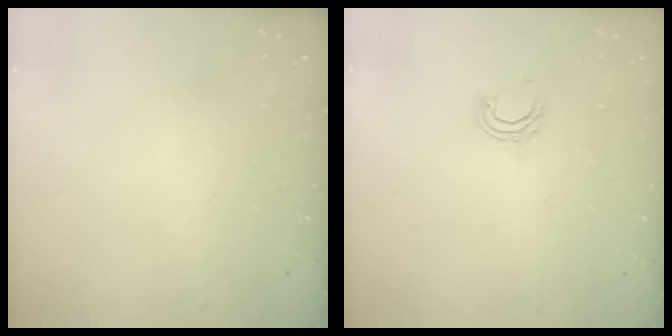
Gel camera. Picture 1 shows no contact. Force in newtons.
{"total": 5.2, "press": 5.0, "slide": 1.2}